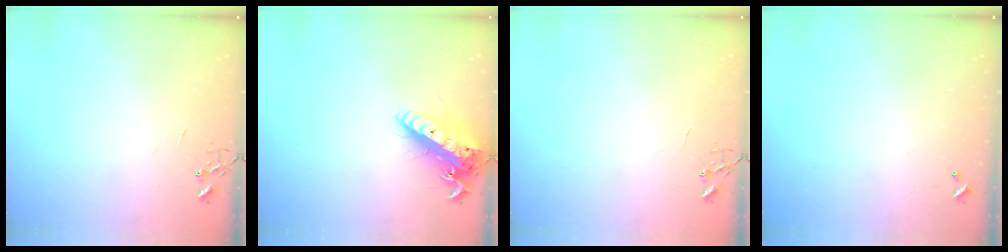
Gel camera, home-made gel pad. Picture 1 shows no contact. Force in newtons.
{"total": 16.4, "press": 16.0, "slide": 3.4}
{"total": 0.0}
{"total": 0.0}